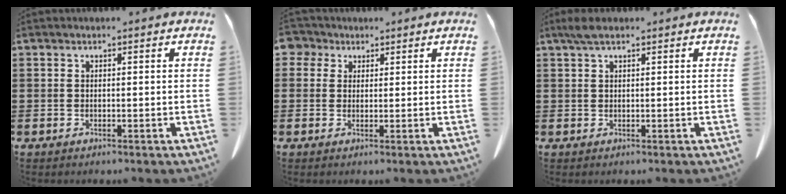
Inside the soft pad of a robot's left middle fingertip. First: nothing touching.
{"total": 2.8, "force": [1.7, 2.1, 0.4], "torque": [-0.013, 0.007, 0.030]}
{"total": 2.4, "force": [1.4, 0.7, 1.9], "torque": [-0.040, 0.004, 0.025]}